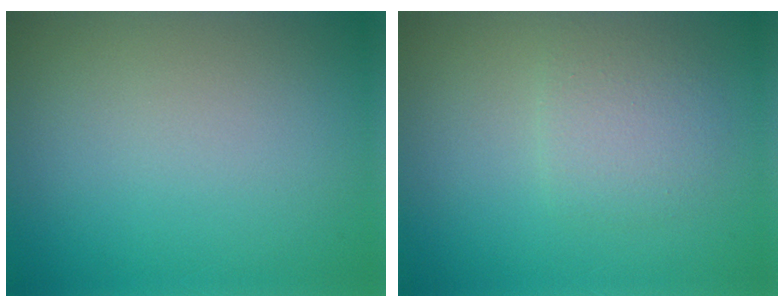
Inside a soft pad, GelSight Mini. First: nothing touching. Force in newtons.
{"total": 3.3, "press": 3.3, "slide": 0.2}